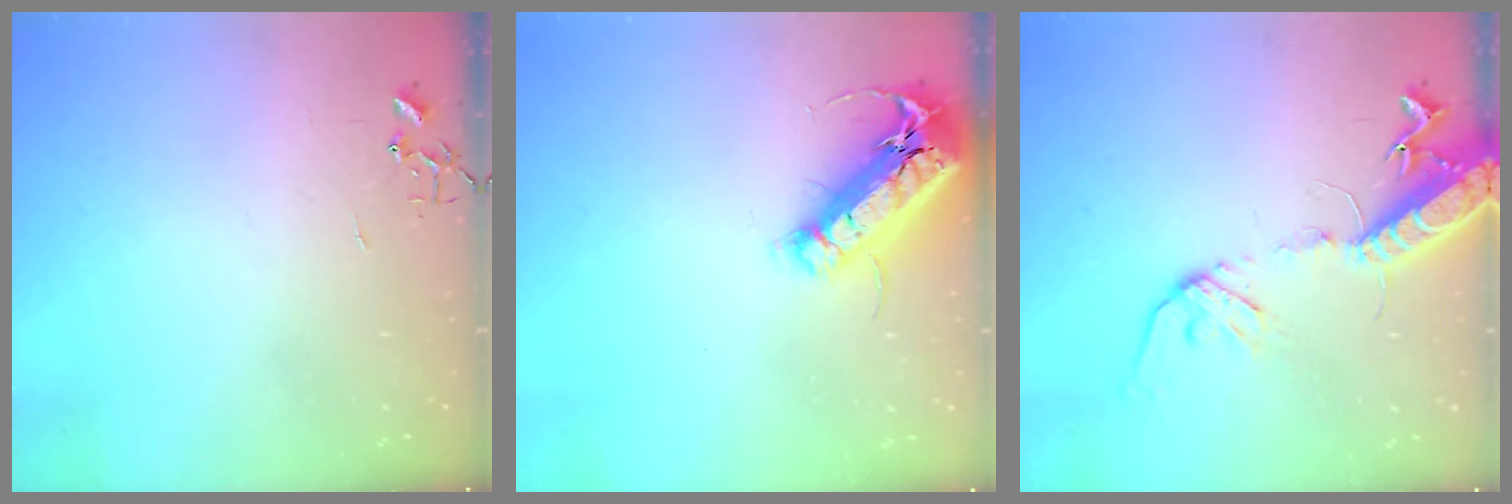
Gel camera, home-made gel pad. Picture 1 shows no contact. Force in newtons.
{"total": 18.8, "press": 18.4, "slide": 3.8}
{"total": 16.2, "press": 15.8, "slide": 3.6}